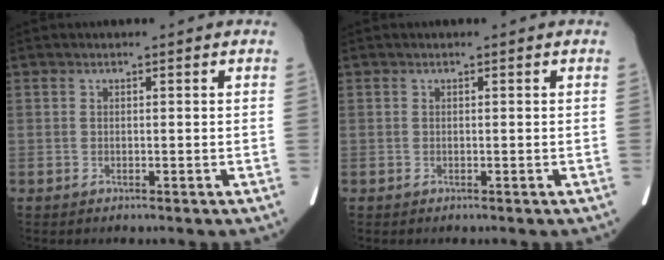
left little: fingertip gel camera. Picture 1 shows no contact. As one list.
[{"total": 0.0}]